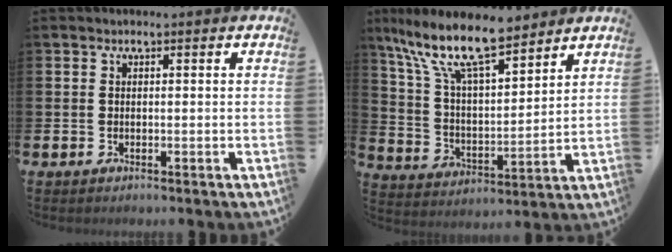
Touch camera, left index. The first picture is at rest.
{"total": 12.6, "force": [10.2, 3.2, 6.7], "torque": [-0.158, -0.050, 0.179]}